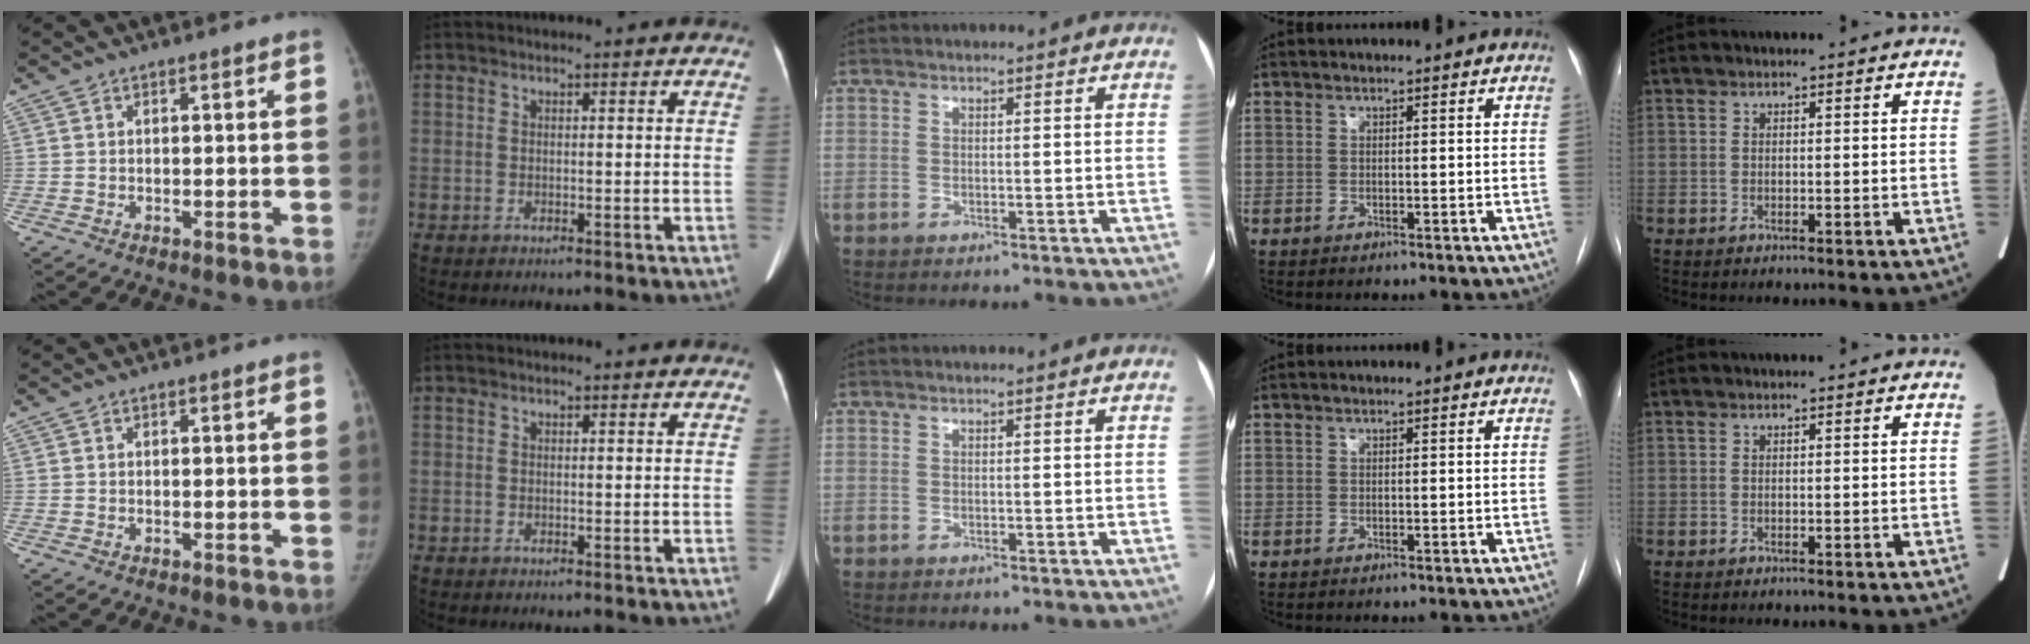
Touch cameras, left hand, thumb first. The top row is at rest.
{"index": {"total": 1.3, "force": [1.2, 0.2, 0.5], "torque": [-0.003, 0.002, 0.009]}}